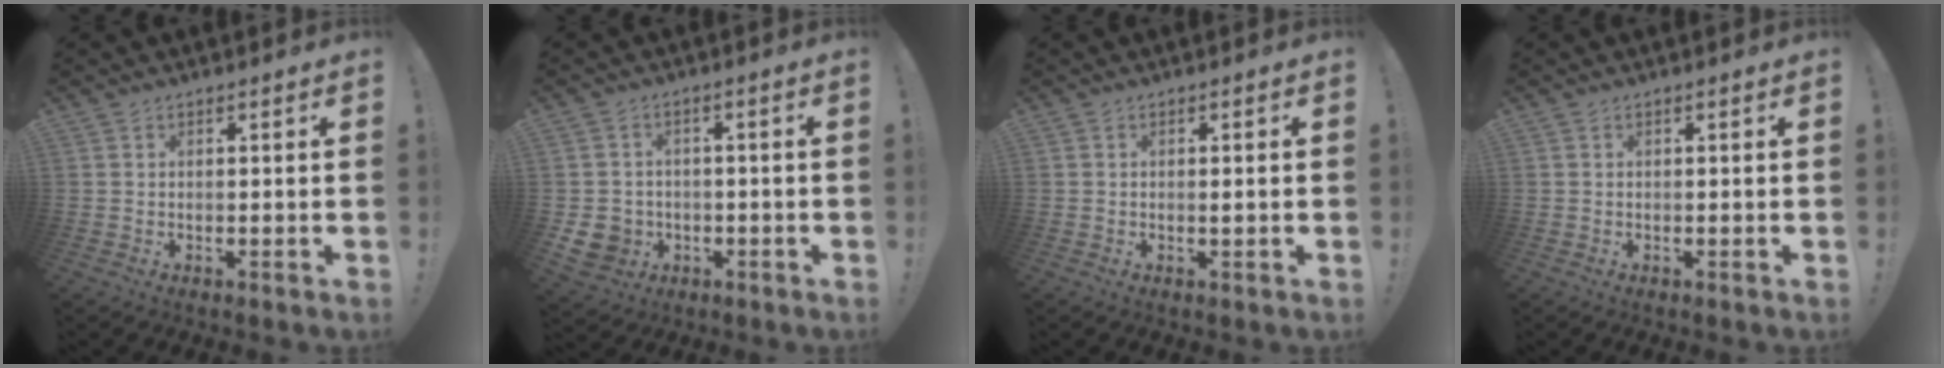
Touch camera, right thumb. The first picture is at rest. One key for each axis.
{"total": 6.6, "fx": -1.7, "fy": 6.1, "fz": 2.0, "tx": -0.043, "ty": 0.011, "tz": -0.030}
{"total": 0.9, "fx": 0.1, "fy": -0.2, "fz": 0.9, "tx": -0.008, "ty": -0.006, "tz": -0.001}
{"total": 0.0}